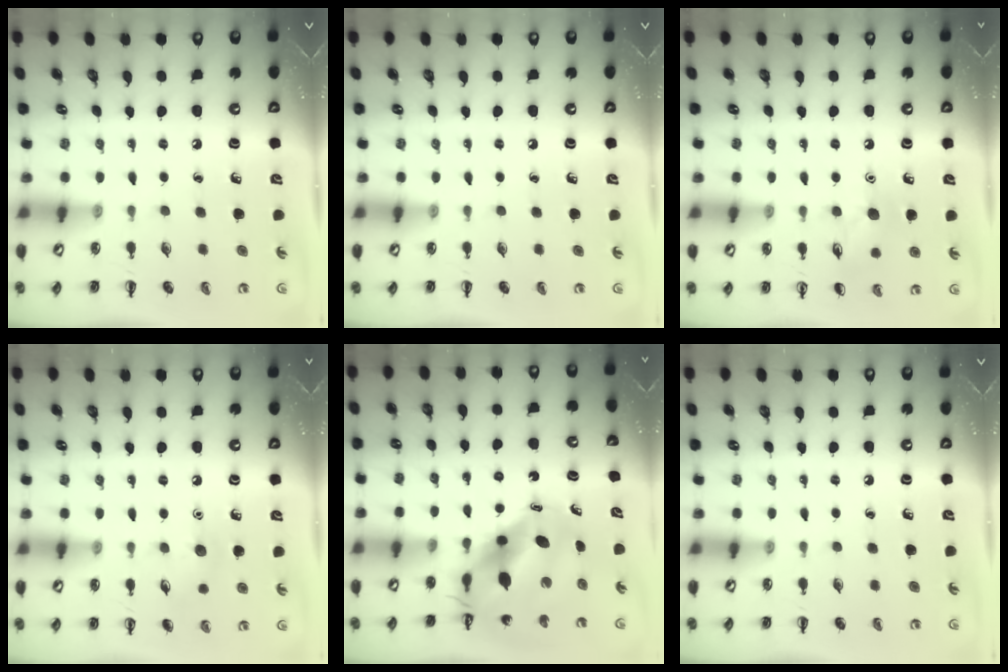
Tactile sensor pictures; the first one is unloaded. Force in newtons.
{"total": 0.0}
{"total": 7.5, "press": 7.4, "slide": 1.0}
{"total": 6.3, "press": 6.1, "slide": 1.6}
{"total": 10.1, "press": 9.7, "slide": 2.8}
{"total": 0.0}